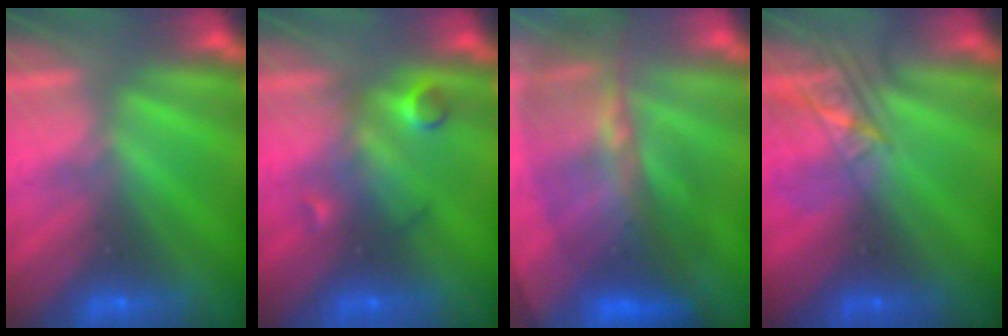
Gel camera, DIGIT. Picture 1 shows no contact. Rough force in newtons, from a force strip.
{"total": 2.9}
{"total": 11.3}
{"total": 2.3}